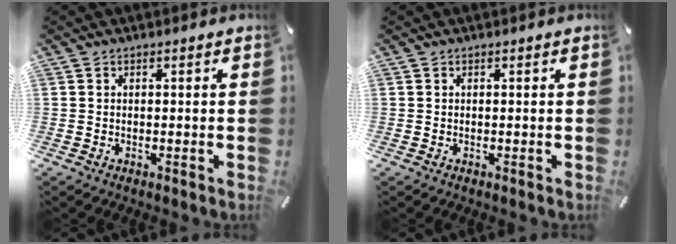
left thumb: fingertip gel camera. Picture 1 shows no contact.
{"total": 0.0}